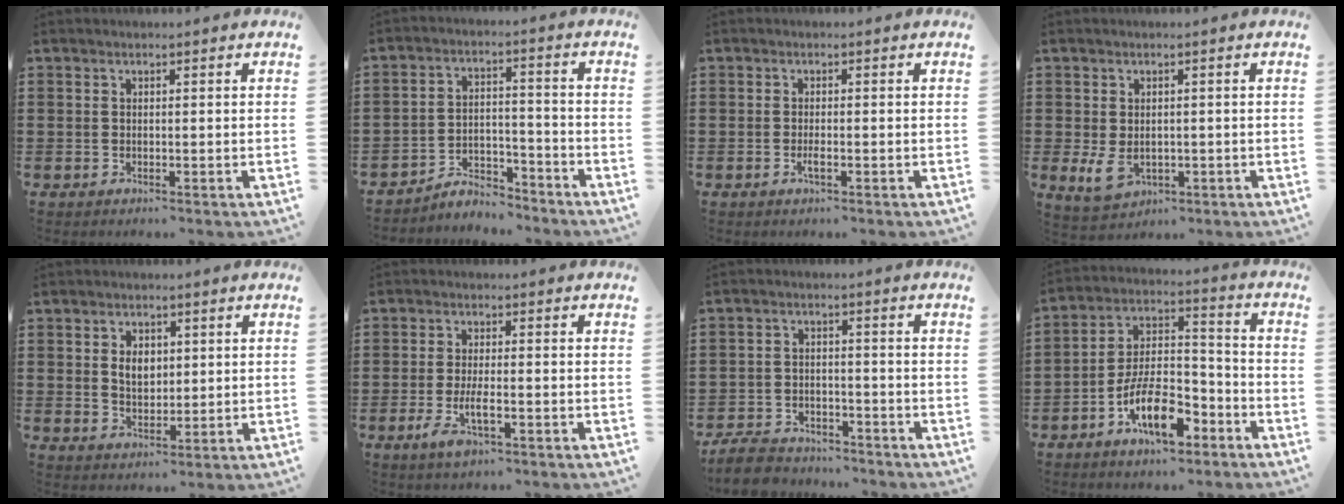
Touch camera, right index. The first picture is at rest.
{"total": 5.2, "force": [-5.0, 1.0, 1.0], "torque": [-0.025, 0.006, -0.100]}
{"total": 1.3, "force": [-0.5, 0.2, 1.1], "torque": [-0.021, -0.003, -0.009]}
{"total": 3.7, "force": [-0.4, 2.4, 2.7], "torque": [-0.067, -0.005, -0.009]}
{"total": 3.8, "force": [0.8, 2.6, 2.6], "torque": [-0.043, 0.005, 0.009]}
{"total": 4.7, "force": [-1.9, 1.0, 4.1], "torque": [-0.088, -0.011, -0.038]}
{"total": 5.4, "force": [-5.1, 1.2, 1.1], "torque": [-0.029, 0.007, -0.101]}
{"total": 11.4, "force": [-6.6, 4.6, 8.1], "torque": [-0.158, 0.012, -0.120]}